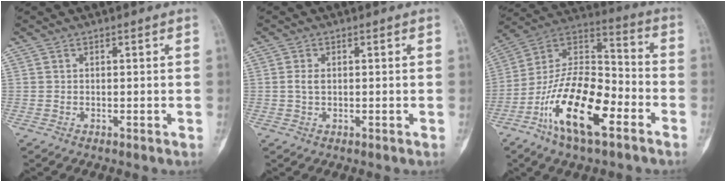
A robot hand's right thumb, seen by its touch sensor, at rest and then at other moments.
{"total": 1.8, "force": [0.1, 1.1, 1.4], "torque": [-0.024, 0.003, 0.000]}
{"total": 20.2, "force": [-9.4, 8.4, 15.8], "torque": [-0.282, 0.063, -0.173]}